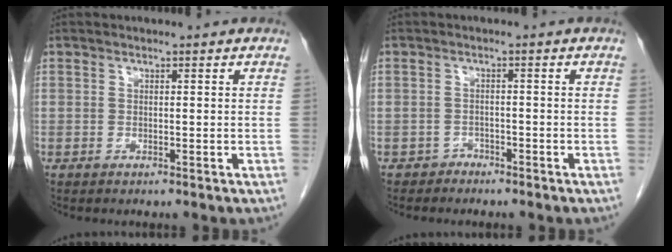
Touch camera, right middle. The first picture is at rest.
{"total": 1.4, "force": [-1.1, 0.8, -0.3], "torque": [0.001, 0.005, -0.023]}